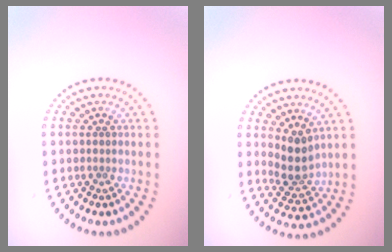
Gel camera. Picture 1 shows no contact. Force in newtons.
{"total": 3.0, "press": 2.4, "slide": 1.7}